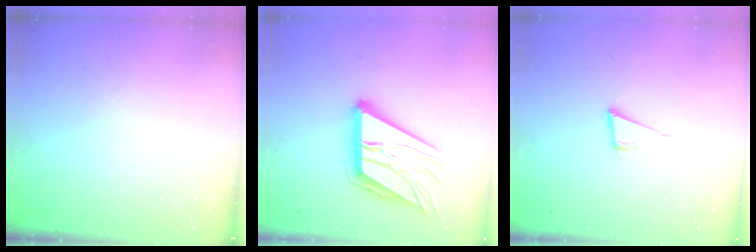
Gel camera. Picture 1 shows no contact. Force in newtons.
{"total": 19.1, "press": 19.0, "slide": 2.2}
{"total": 3.8, "press": 1.9, "slide": 3.3}